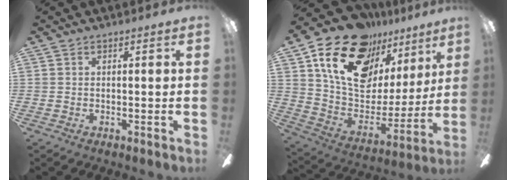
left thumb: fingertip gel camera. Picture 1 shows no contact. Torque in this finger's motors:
{"motor_torque": [2.41, 2.42, 1.38, -1.38, 0.21]}